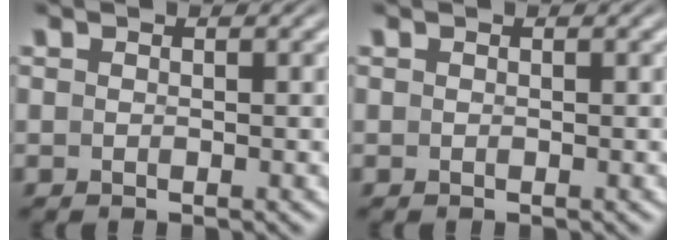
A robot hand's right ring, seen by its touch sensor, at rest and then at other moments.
{"total": 0.0}